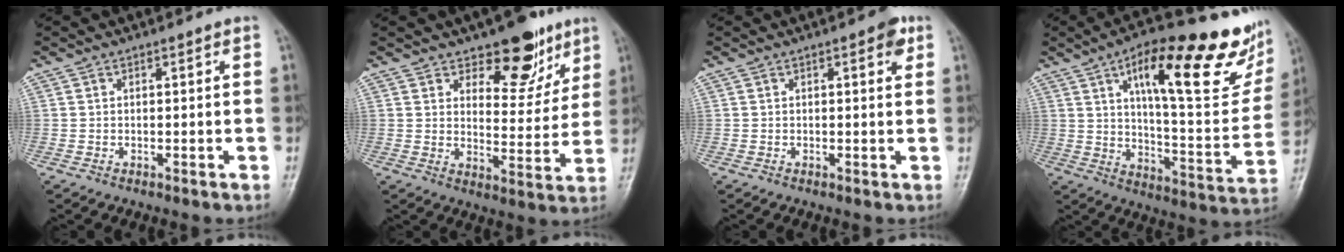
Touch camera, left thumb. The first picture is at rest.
{"total": 11.4, "force": [7.5, 5.8, 6.3], "torque": [-0.041, -0.048, 0.111]}
{"total": 2.8, "force": [1.3, 1.1, 2.2], "torque": [-0.020, -0.001, 0.011]}
{"total": 29.5, "force": [14.8, 9.1, 23.9], "torque": [-0.302, -0.032, 0.224]}